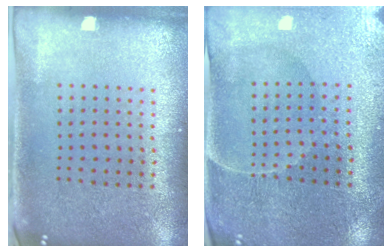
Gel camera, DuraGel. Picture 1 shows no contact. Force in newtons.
{"total": 0.7, "press": 0.6, "slide": 0.4}